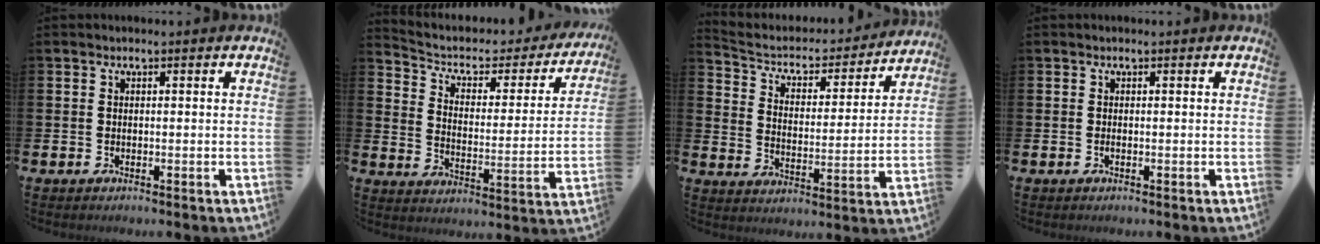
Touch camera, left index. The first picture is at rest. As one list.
[{"total": 5.0, "force": [4.1, 2.4, 1.5], "torque": [-0.057, -0.033, 0.061]}, {"total": 5.1, "force": [4.6, 1.9, 1.1], "torque": [-0.050, -0.039, 0.071]}, {"total": 0.0}]